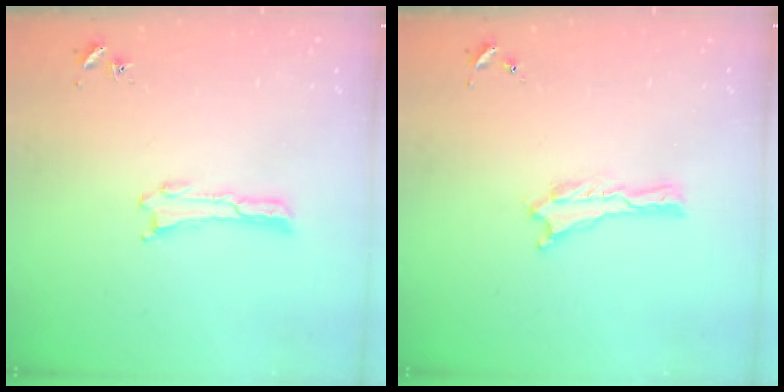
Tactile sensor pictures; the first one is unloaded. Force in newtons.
{"total": 0.0}